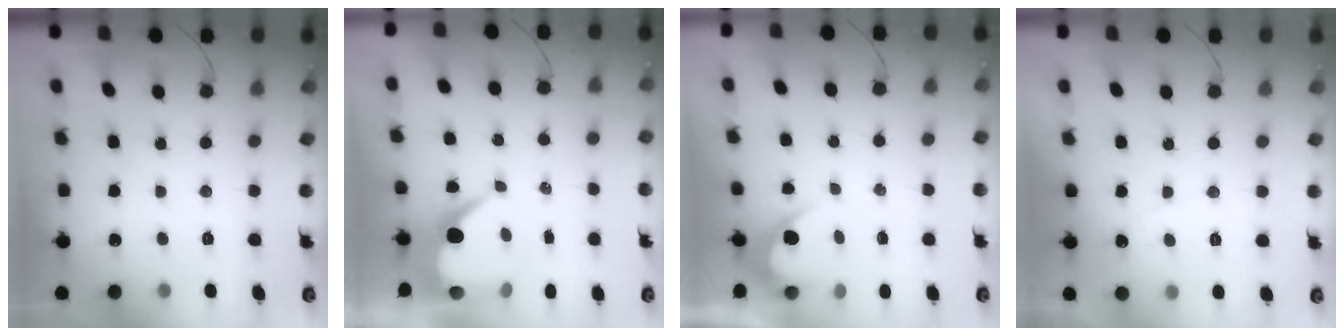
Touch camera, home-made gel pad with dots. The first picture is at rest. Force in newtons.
{"total": 9.1, "press": 9.1, "slide": 0.9}
{"total": 3.5, "press": 3.5, "slide": 0.2}
{"total": 3.0, "press": 3.0, "slide": 0.2}